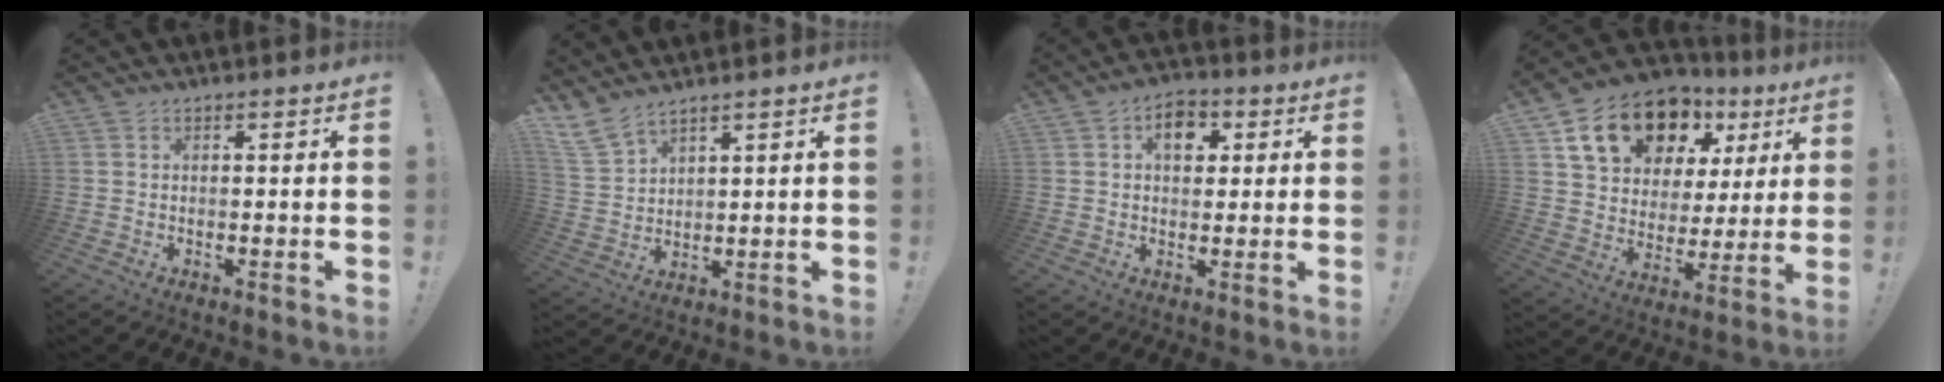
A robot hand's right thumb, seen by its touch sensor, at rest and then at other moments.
{"total": 7.5, "force": [6.4, 2.8, 2.7], "torque": [-0.066, -0.033, 0.128]}
{"total": 7.3, "force": [2.0, 5.4, 4.5], "torque": [-0.052, 0.003, 0.031]}
{"total": 18.3, "force": [10.7, 11.8, 8.9], "torque": [-0.137, -0.052, 0.206]}